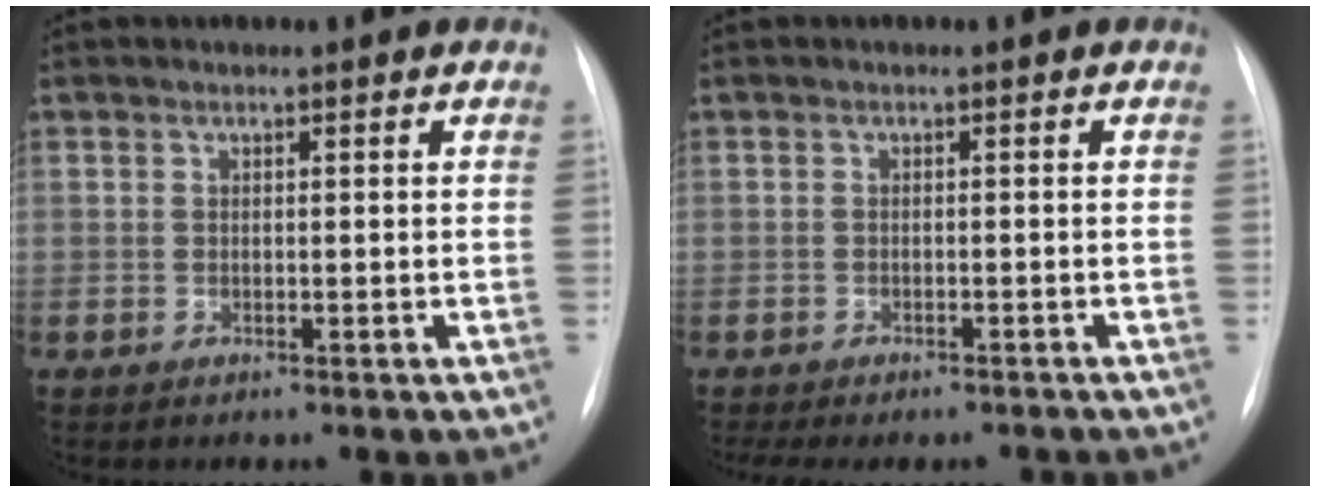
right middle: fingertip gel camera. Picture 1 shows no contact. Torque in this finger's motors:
{"motor_torque": [0.46, -0.45, 0.06, 0.06]}